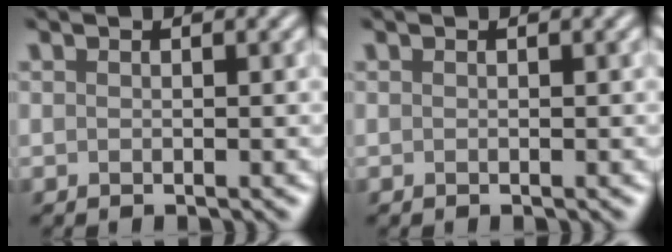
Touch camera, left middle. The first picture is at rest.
{"total": 0.0}